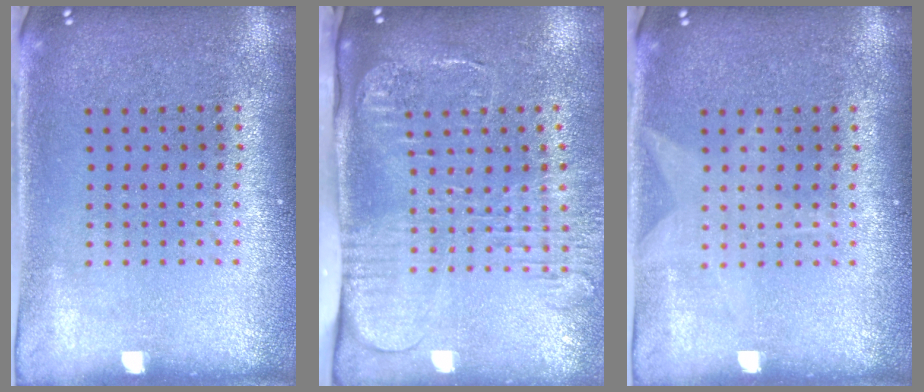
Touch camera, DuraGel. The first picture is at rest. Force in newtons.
{"total": 2.7, "press": 2.0, "slide": 1.7}
{"total": 0.9, "press": 0.9, "slide": 0.2}